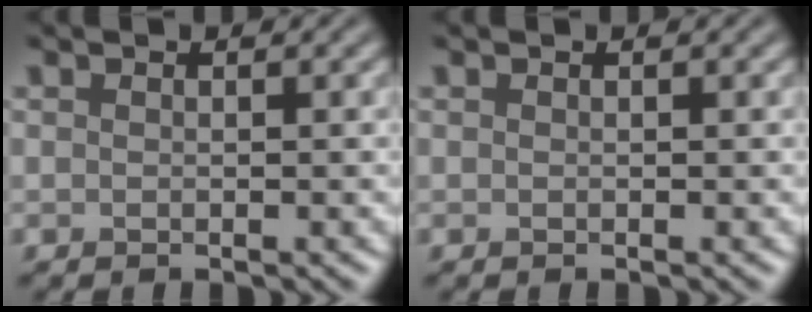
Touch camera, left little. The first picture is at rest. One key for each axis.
{"total": 0.0}